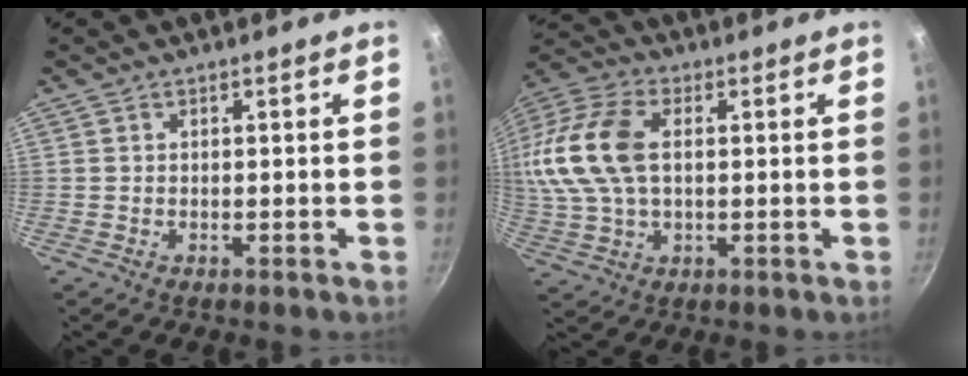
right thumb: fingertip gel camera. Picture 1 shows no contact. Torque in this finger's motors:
{"motor_torque": [0.77, 3.05, 1.97, -0.44, 0.67]}